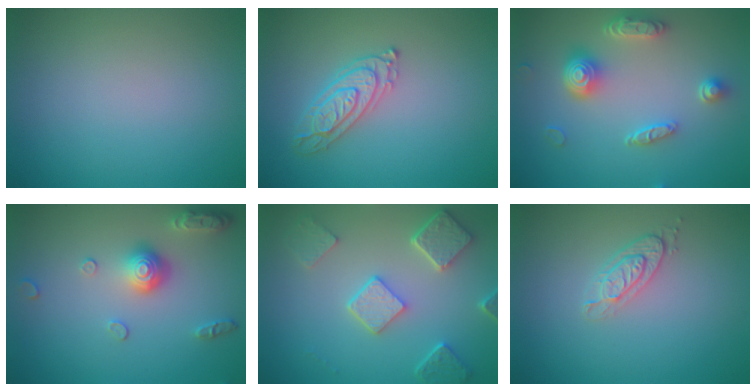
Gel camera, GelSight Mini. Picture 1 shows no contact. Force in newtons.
{"total": 3.0, "press": 2.9, "slide": 0.7}
{"total": 4.6, "press": 3.7, "slide": 2.8}
{"total": 3.7, "press": 3.0, "slide": 2.1}
{"total": 5.0, "press": 3.9, "slide": 3.1}
{"total": 2.1, "press": 1.8, "slide": 1.1}